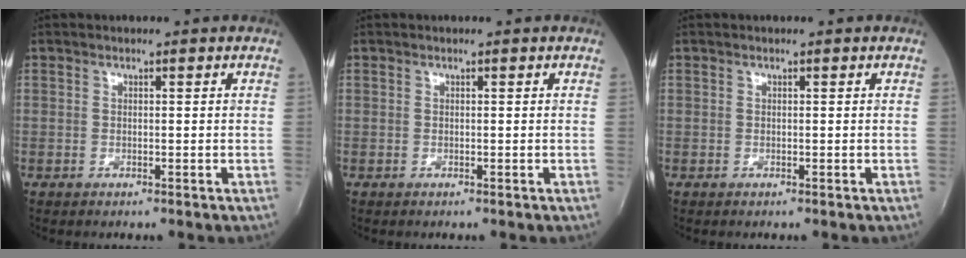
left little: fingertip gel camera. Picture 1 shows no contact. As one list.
[{"total": 0.0}, {"total": 0.0}]